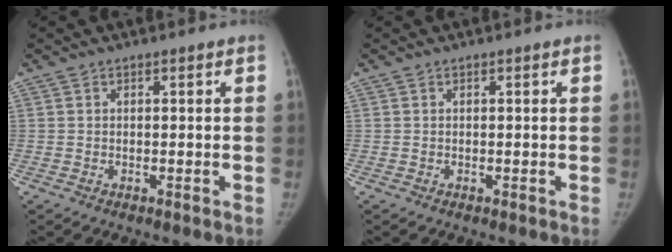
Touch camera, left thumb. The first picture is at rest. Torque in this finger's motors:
{"motor_torque": [-0.03, 0.04, 0.17, -0.02, 0.01]}